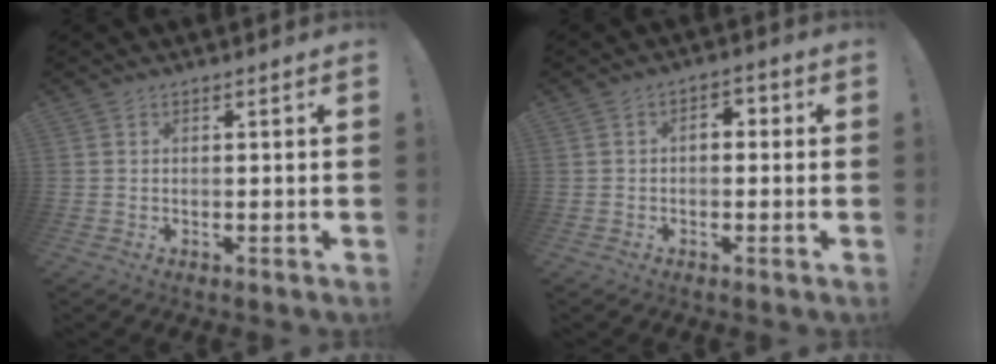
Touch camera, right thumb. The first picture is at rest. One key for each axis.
{"total": 3.7, "fx": -0.3, "fy": 2.5, "fz": 2.8, "tx": -0.038, "ty": 0.005, "tz": -0.009}